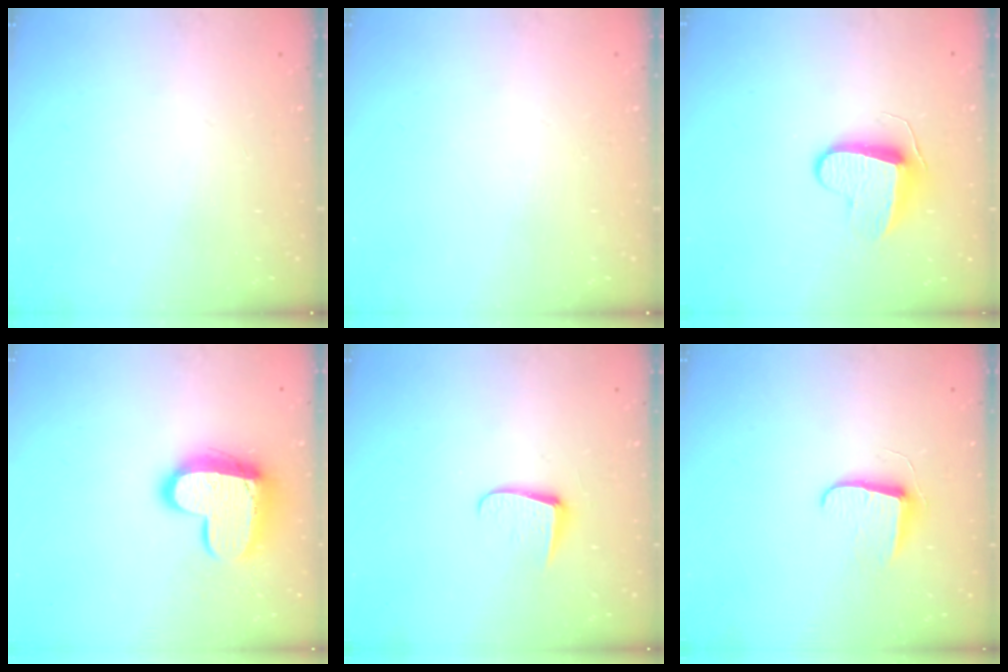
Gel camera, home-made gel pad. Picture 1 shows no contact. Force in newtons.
{"total": 0.0}
{"total": 8.9, "press": 8.9, "slide": 0.1}
{"total": 15.3, "press": 15.2, "slide": 1.2}
{"total": 6.0, "press": 6.0, "slide": 0.8}
{"total": 7.3, "press": 7.3, "slide": 0.4}